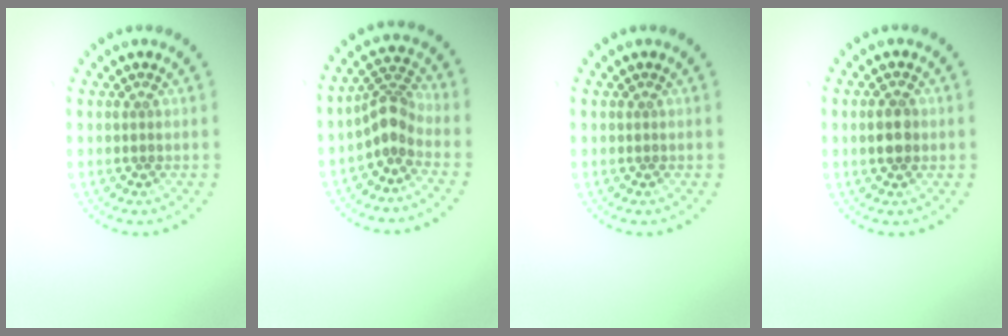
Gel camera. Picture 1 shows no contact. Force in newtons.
{"total": 2.9, "press": 2.1, "slide": 1.9}
{"total": 0.0}
{"total": 2.6, "press": 2.6, "slide": 0.1}